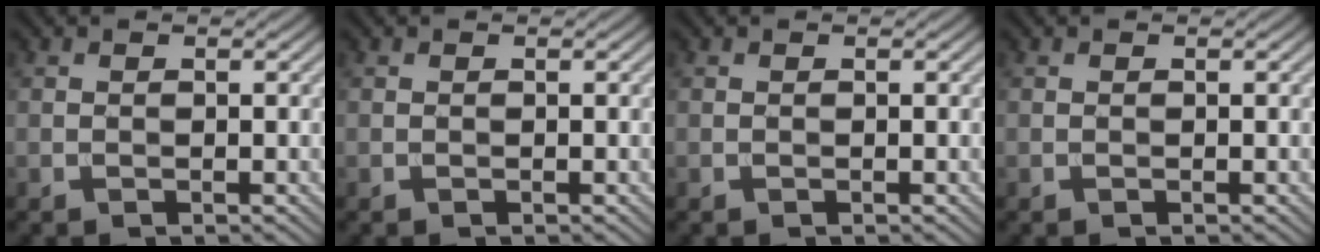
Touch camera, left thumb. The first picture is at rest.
{"total": 0.0}
{"total": 0.0}
{"total": 0.0}